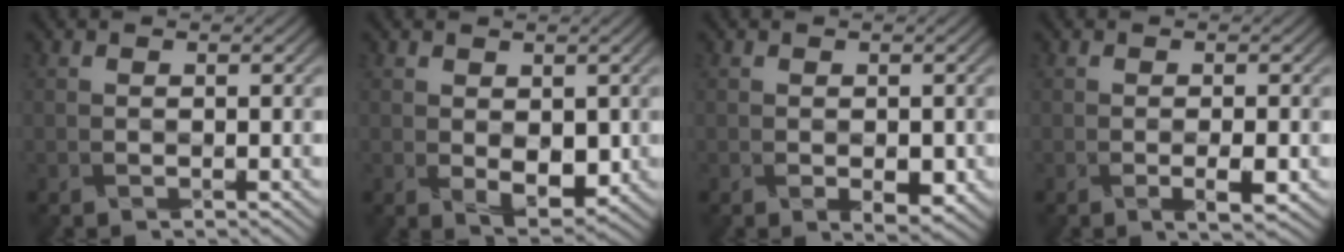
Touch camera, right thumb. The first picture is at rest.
{"total": 2.8, "force": [0.2, 1.8, 2.2], "torque": [-0.045, -0.014, 0.016]}
{"total": 1.7, "force": [-0.5, 0.7, 1.4], "torque": [-0.029, -0.008, 0.003]}
{"total": 2.2, "force": [-0.6, 0.5, 2.1], "torque": [-0.035, -0.004, -0.006]}